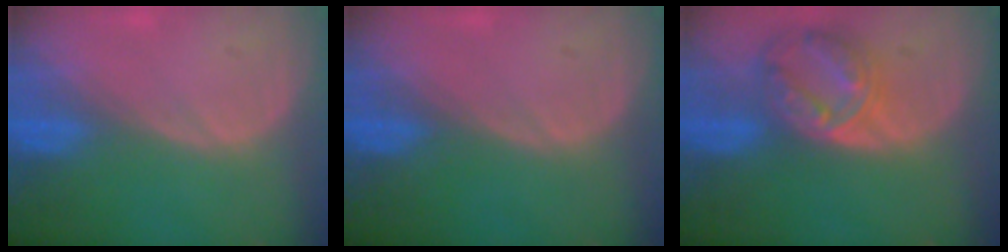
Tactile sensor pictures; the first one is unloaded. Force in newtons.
{"total": 0.0}
{"total": 8.3, "press": 7.2, "slide": 4.2}